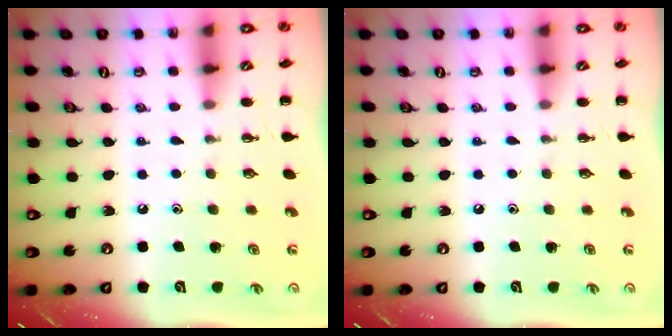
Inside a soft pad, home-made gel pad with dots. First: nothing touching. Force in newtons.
{"total": 0.0}